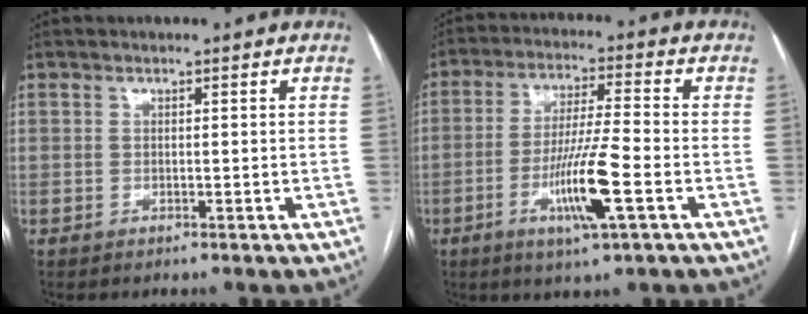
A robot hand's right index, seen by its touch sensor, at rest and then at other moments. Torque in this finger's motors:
{"motor_torque": [1.96, -0.17, 0.99, 0.17]}